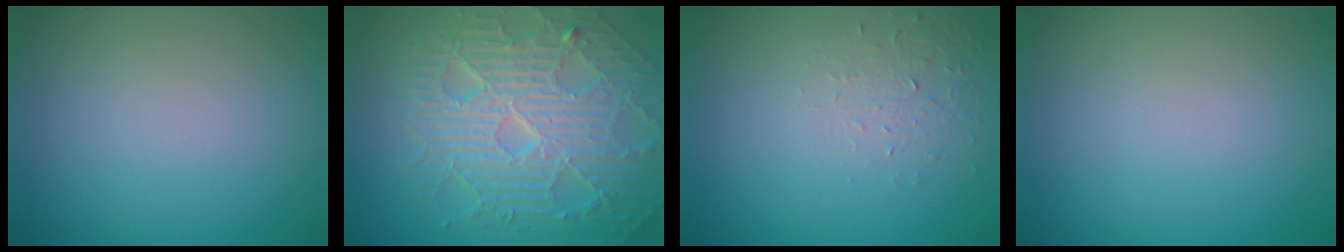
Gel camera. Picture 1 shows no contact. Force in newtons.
{"total": 10.2, "press": 6.6, "slide": 7.8}
{"total": 1.3, "press": 0.6, "slide": 1.2}
{"total": 0.0}